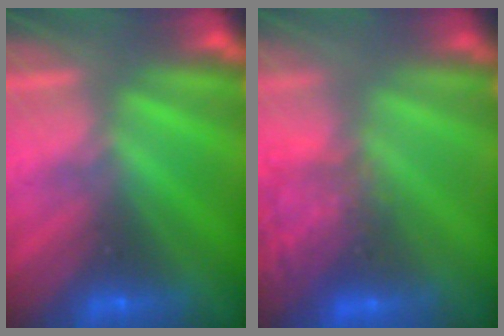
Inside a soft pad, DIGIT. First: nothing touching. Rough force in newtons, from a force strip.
{"total": 5.8}